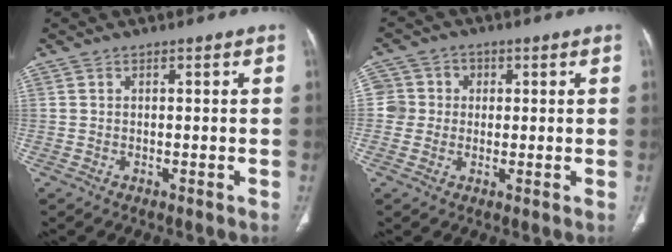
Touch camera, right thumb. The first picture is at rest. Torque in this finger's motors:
{"motor_torque": [-0.19, 0.00, -0.02, 0.43, -0.03]}